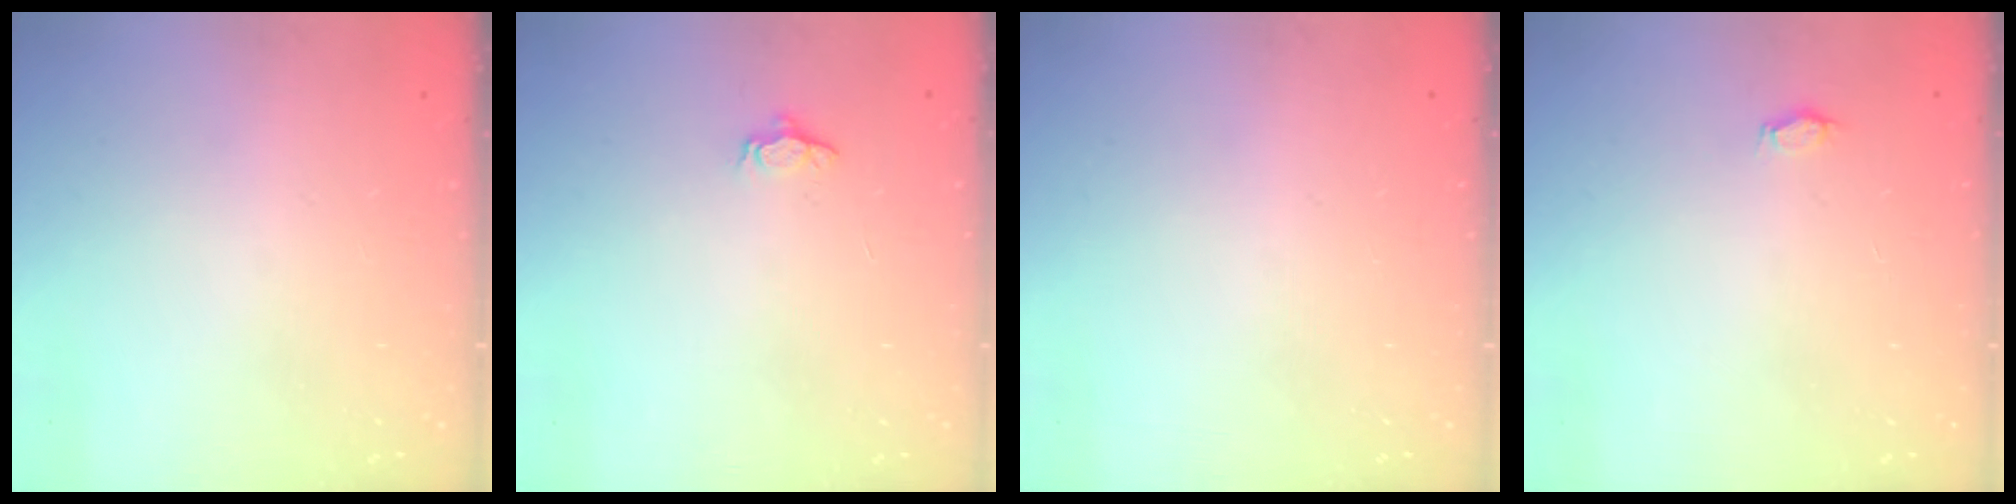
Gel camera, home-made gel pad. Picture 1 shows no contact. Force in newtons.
{"total": 3.3, "press": 3.2, "slide": 0.5}
{"total": 0.0}
{"total": 2.7, "press": 2.5, "slide": 1.1}